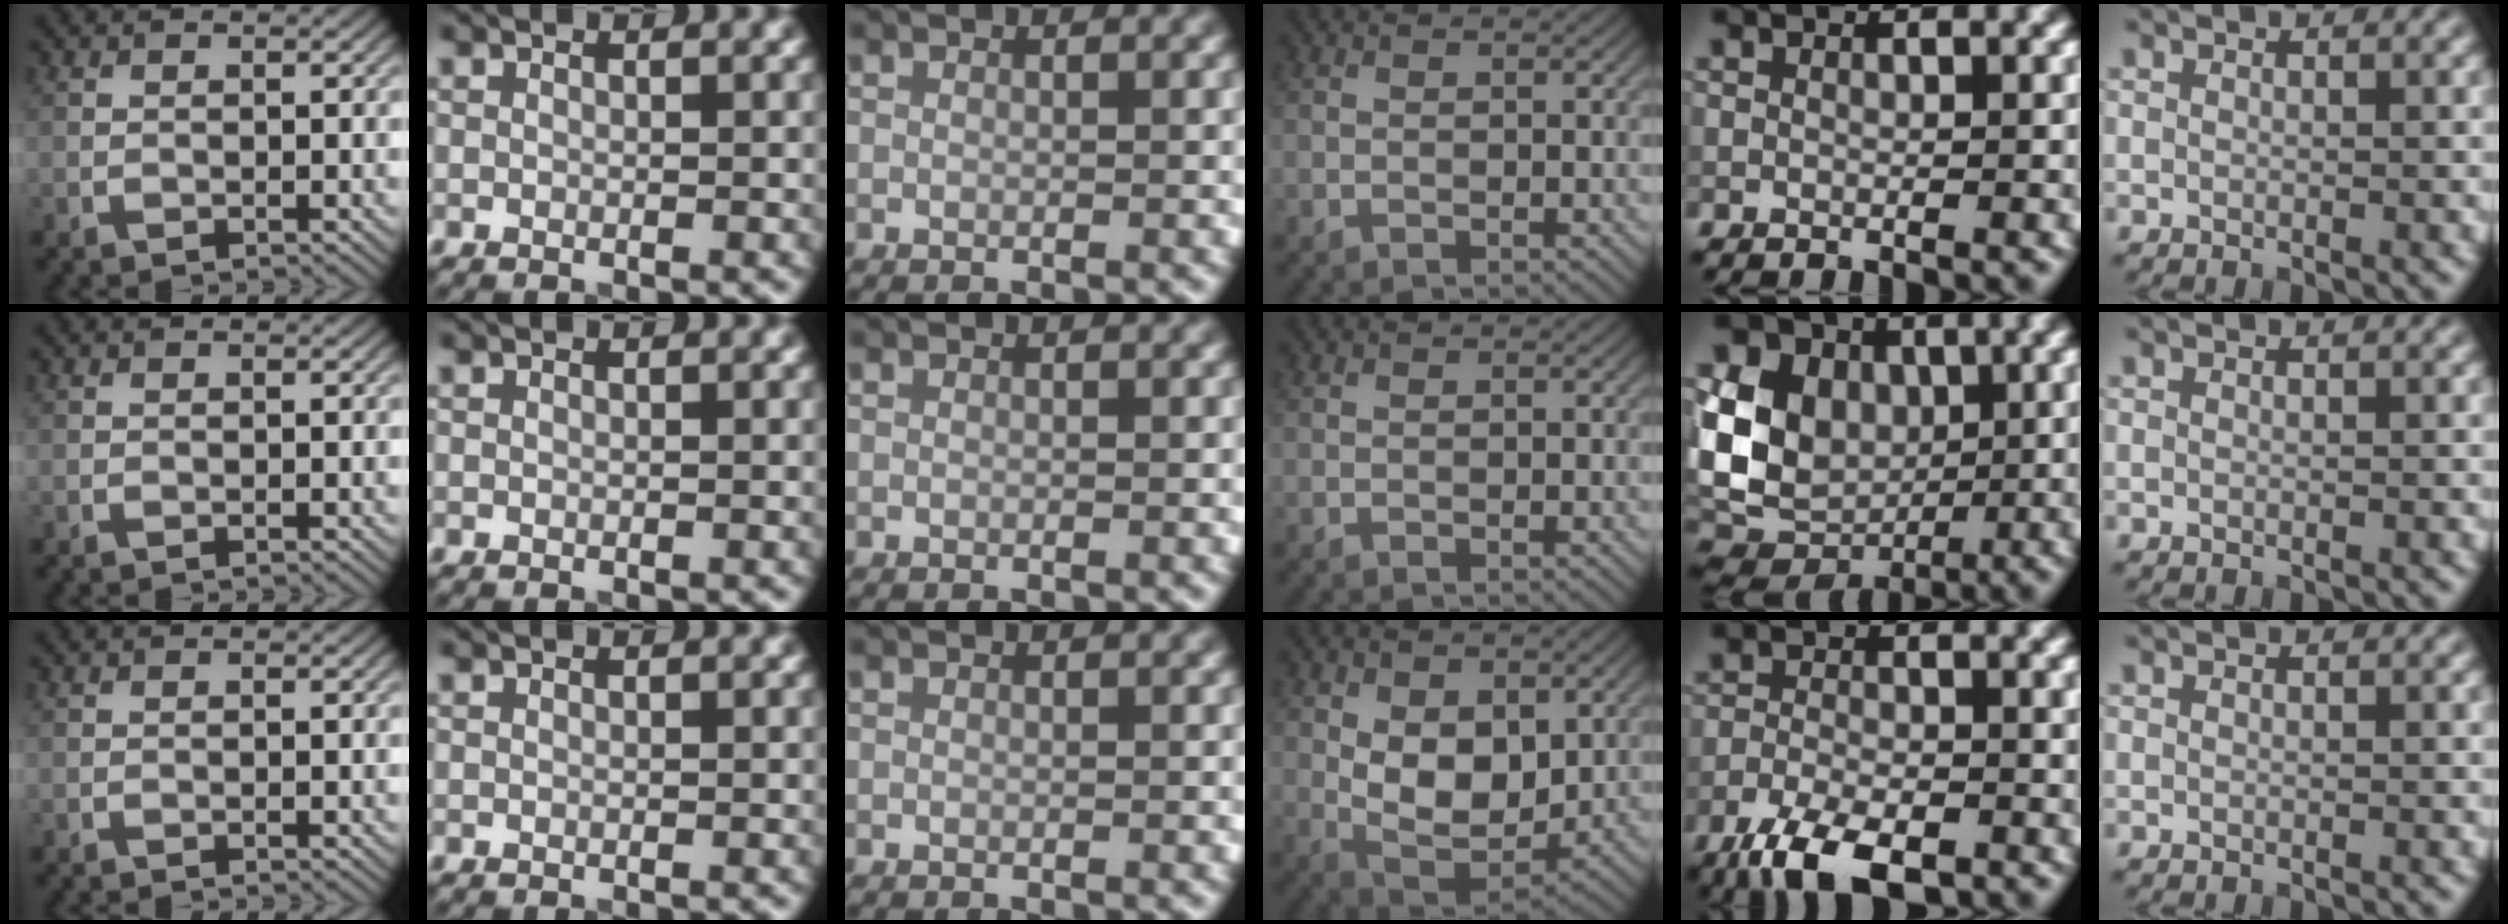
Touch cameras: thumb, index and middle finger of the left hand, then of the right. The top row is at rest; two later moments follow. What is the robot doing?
{"motion": "lift_and_place", "object": "coin"}